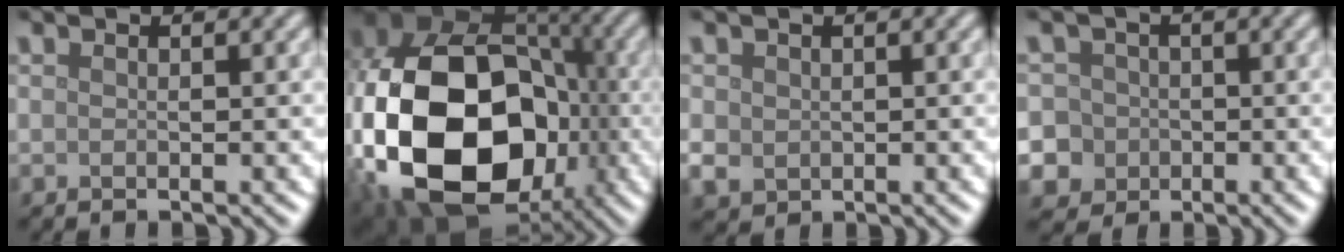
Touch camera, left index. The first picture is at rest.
{"total": 21.8, "force": [-4.6, 16.1, 14.0], "torque": [-0.313, -0.036, -0.069]}
{"total": 2.0, "force": [0.2, 1.8, 0.8], "torque": [-0.020, -0.004, 0.003]}
{"total": 8.4, "force": [-2.1, 7.9, 1.9], "torque": [-0.040, 0.003, -0.070]}